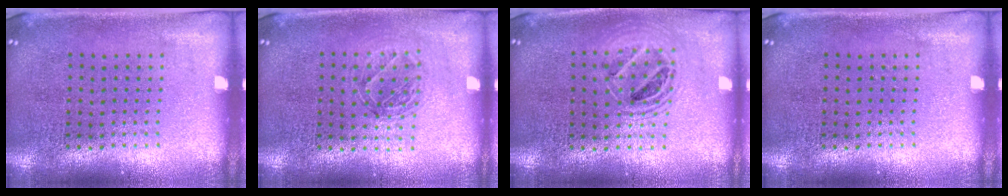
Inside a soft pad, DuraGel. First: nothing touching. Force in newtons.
{"total": 1.2, "press": 1.0, "slide": 0.5}
{"total": 1.5, "press": 1.3, "slide": 0.7}
{"total": 0.0}